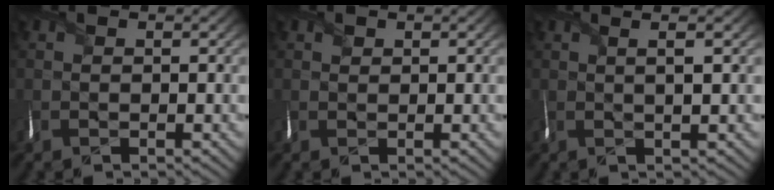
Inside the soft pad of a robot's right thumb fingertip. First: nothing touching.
{"total": 0.7, "force": [0.4, 0.5, 0.1], "torque": [0.000, 0.001, 0.008]}
{"total": 2.5, "force": [0.7, 0.2, 2.4], "torque": [-0.037, 0.010, 0.008]}